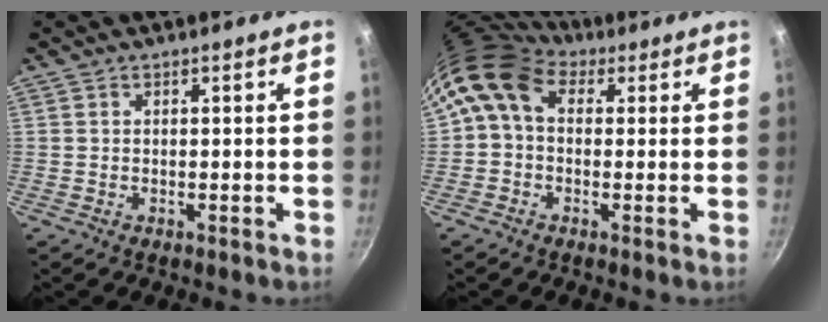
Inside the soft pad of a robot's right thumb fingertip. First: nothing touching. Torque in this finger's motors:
{"motor_torque": [1.01, 2.97, 0.80, -0.71, 0.19]}